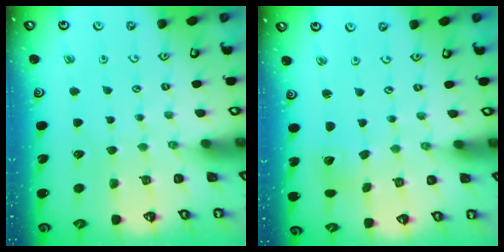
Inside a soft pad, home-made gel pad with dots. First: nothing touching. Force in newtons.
{"total": 1.8, "press": 1.7, "slide": 0.3}